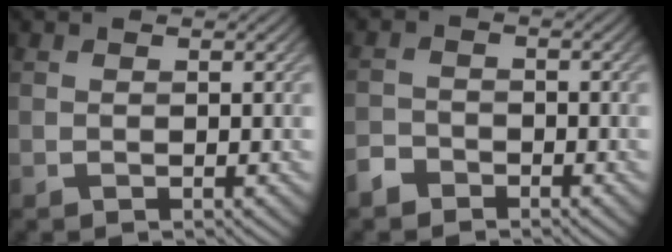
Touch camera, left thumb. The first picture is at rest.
{"total": 2.4, "force": [-2.0, 1.3, 0.5], "torque": [-0.010, 0.001, -0.048]}